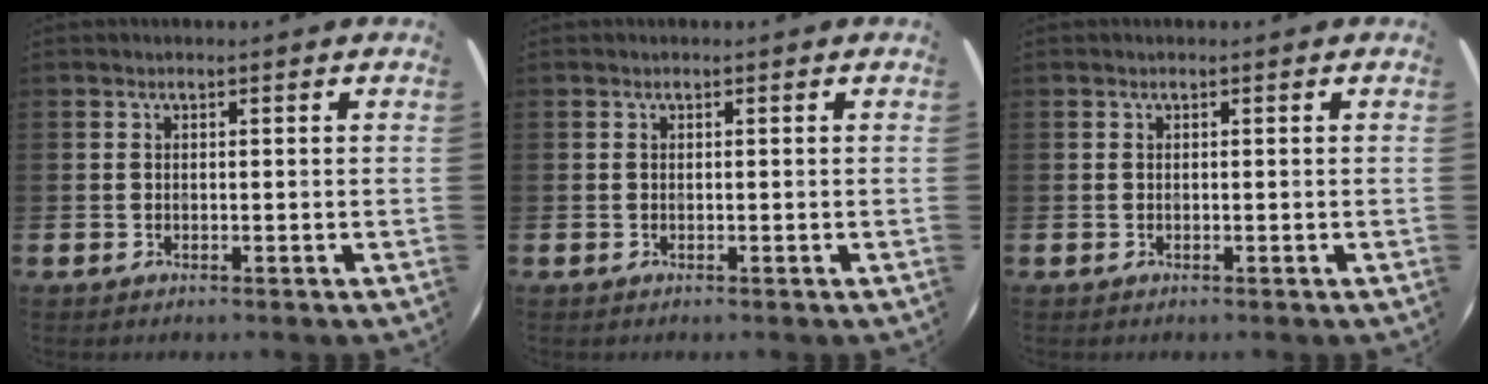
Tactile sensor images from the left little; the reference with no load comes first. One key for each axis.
{"total": 0.0}
{"total": 0.0}